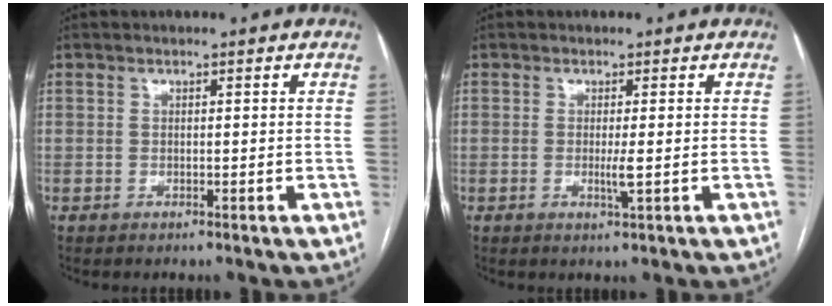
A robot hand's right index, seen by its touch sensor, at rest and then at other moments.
{"total": 1.9, "force": [-0.2, -0.2, 1.9], "torque": [-0.036, -0.005, -0.002]}